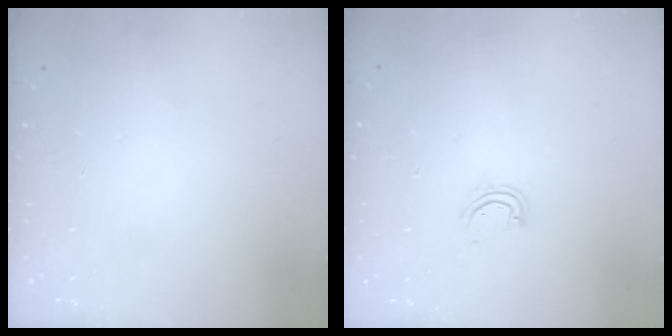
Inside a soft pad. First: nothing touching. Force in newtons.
{"total": 2.7, "press": 2.7, "slide": 0.2}